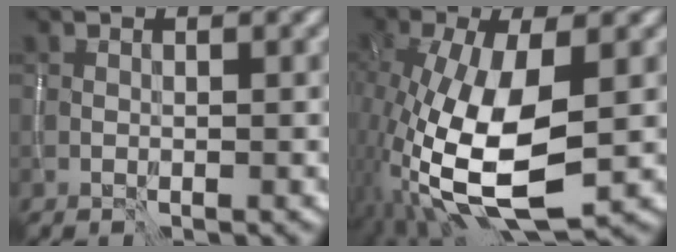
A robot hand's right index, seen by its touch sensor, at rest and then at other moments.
{"total": 11.2, "force": [-2.2, 4.9, 9.8], "torque": [-0.214, -0.017, -0.036]}